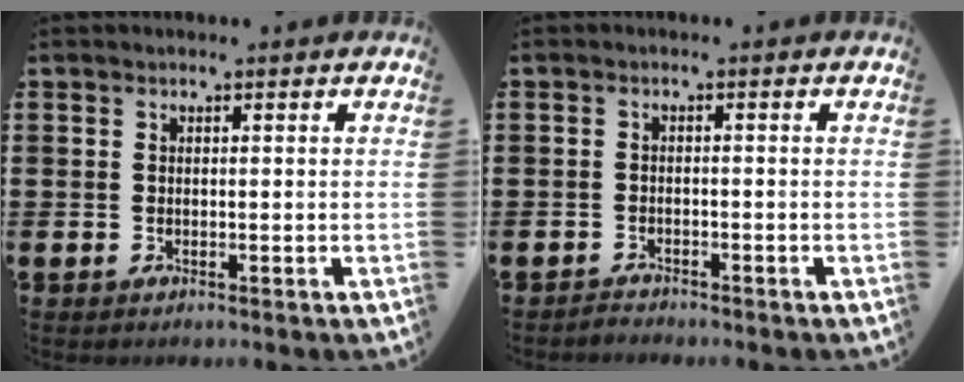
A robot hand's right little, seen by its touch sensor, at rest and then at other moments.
{"total": 1.2, "force": [-1.2, 0.1, -0.1], "torque": [-0.001, 0.003, -0.026]}